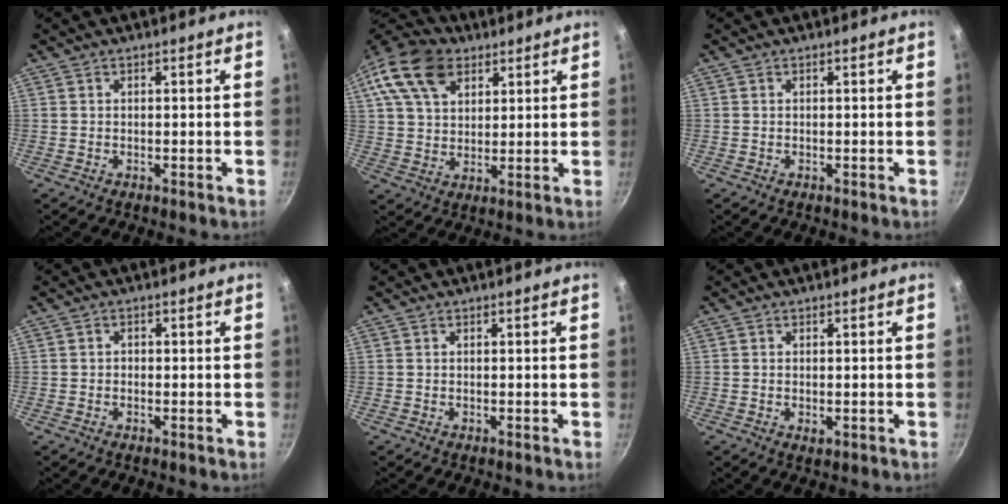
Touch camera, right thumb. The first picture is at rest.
{"total": 16.7, "force": [8.1, 11.1, 9.5], "torque": [-0.177, 0.011, 0.143]}
{"total": 0.0}
{"total": 0.9, "force": [-0.2, 0.8, 0.4], "torque": [-0.005, 0.004, -0.004]}
{"total": 0.0}
{"total": 1.3, "force": [-0.2, 0.7, 1.1], "torque": [-0.018, -0.004, -0.002]}